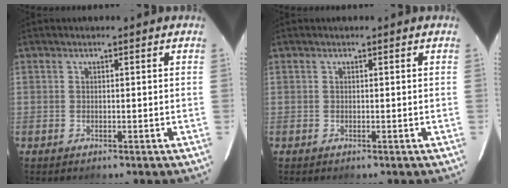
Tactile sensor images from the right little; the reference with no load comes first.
{"total": 0.0}